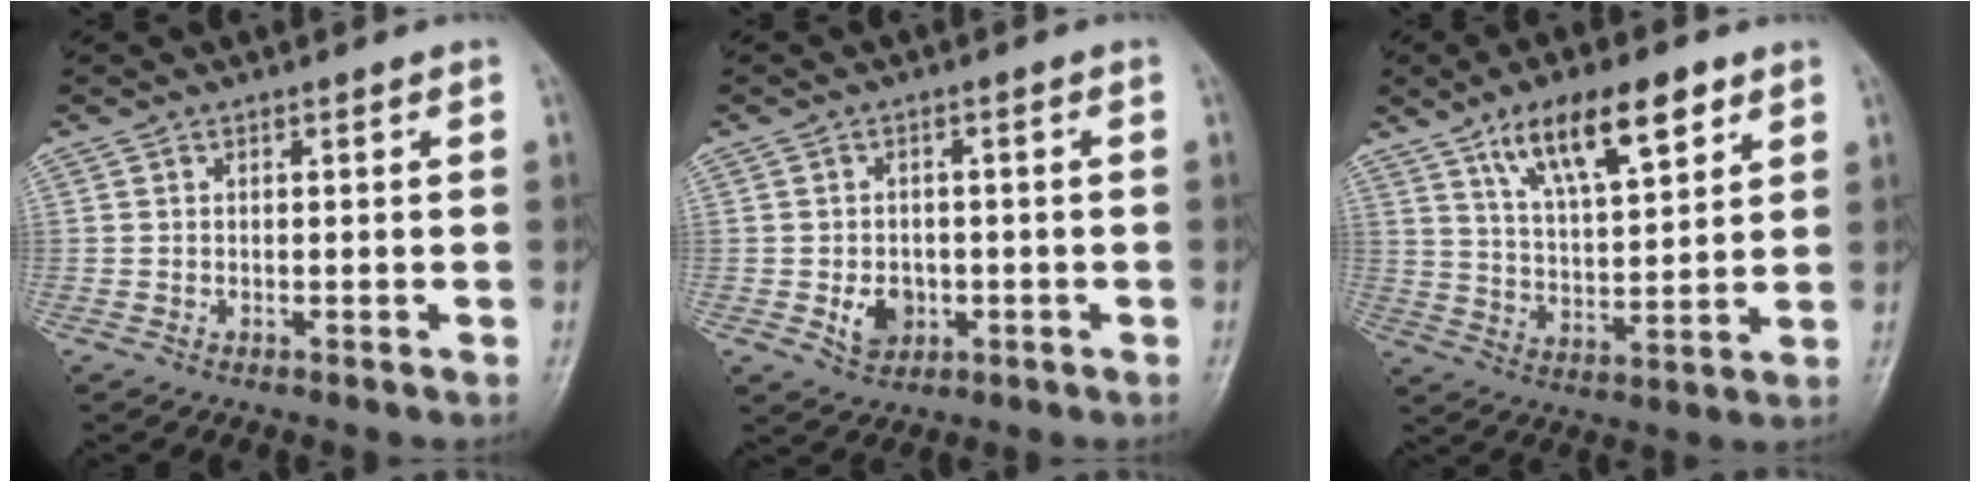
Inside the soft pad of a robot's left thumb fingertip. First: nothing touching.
{"total": 4.8, "force": [-1.1, 3.8, 2.7], "torque": [-0.027, 0.004, -0.011]}
{"total": 14.2, "force": [8.0, 5.1, 10.5], "torque": [-0.154, -0.030, 0.142]}